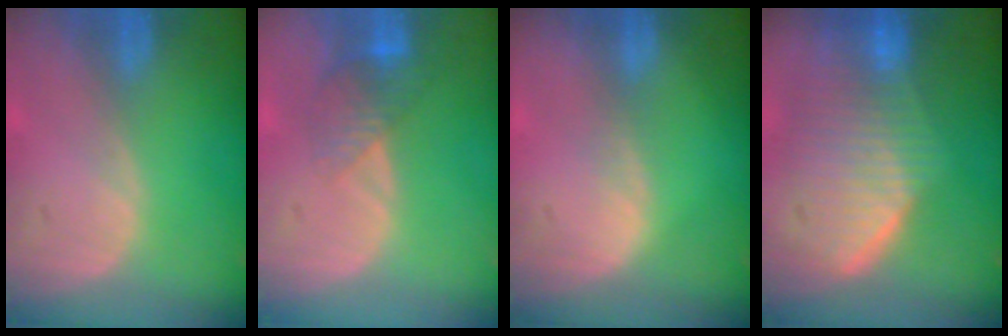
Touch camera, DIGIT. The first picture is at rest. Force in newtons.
{"total": 4.4, "press": 3.8, "slide": 2.1}
{"total": 0.9, "press": 0.9, "slide": 0.1}
{"total": 9.9, "press": 8.9, "slide": 4.2}